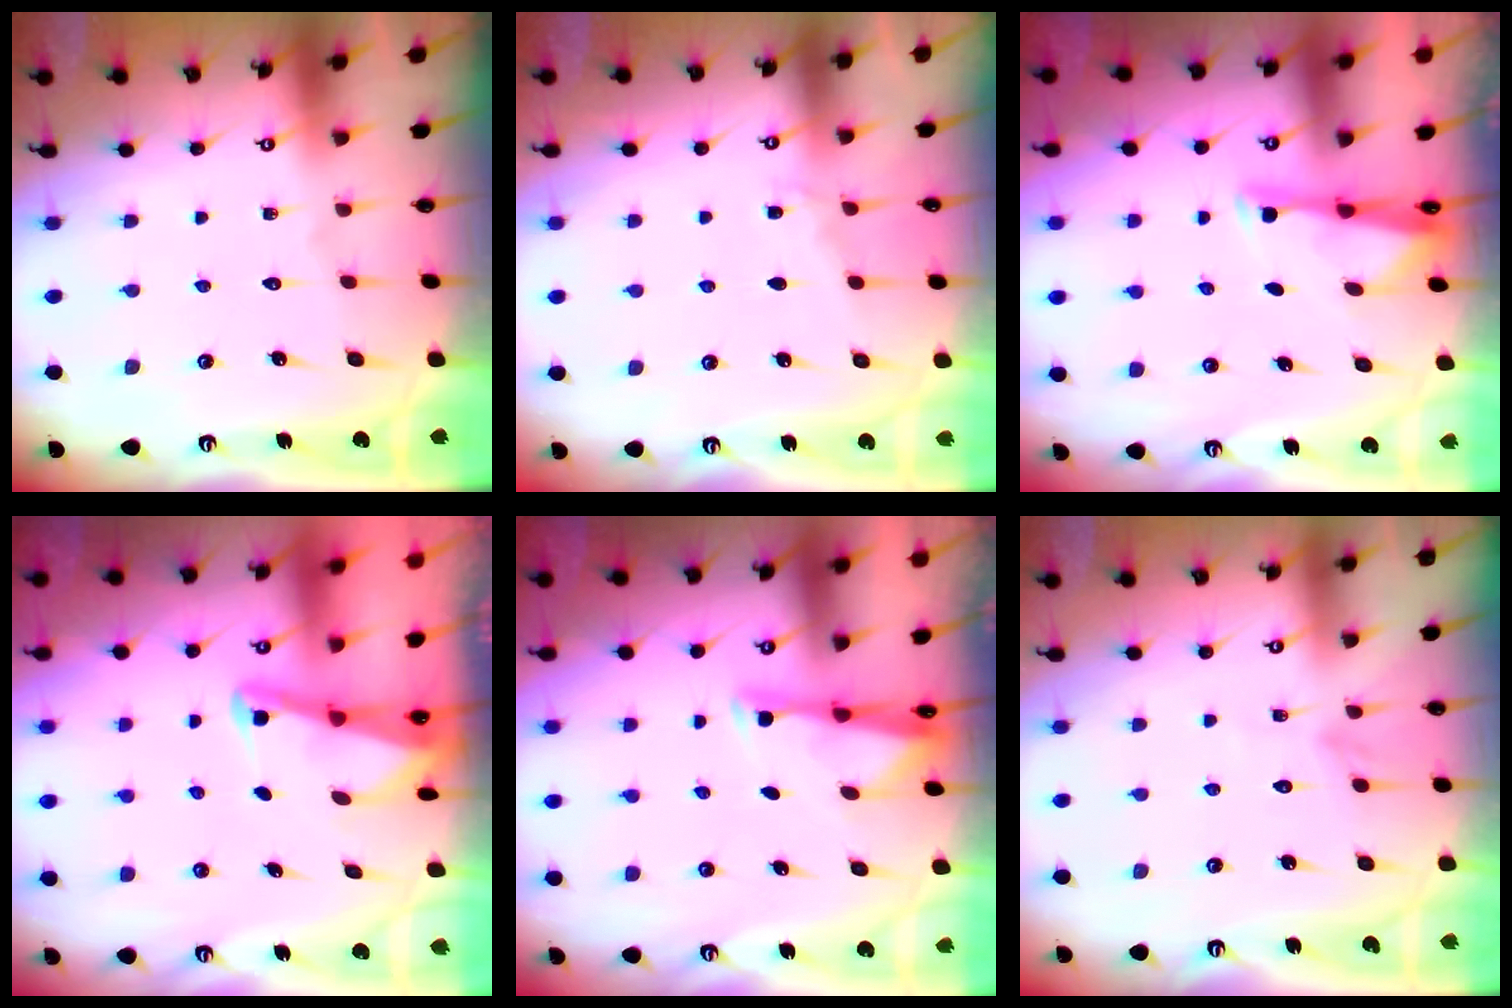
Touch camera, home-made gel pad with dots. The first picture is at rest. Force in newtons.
{"total": 5.1, "press": 5.1, "slide": 0.6}
{"total": 3.1, "press": 3.1, "slide": 0.4}
{"total": 2.2, "press": 2.2, "slide": 0.3}
{"total": 3.1, "press": 3.1, "slide": 0.4}
{"total": 1.7, "press": 1.7, "slide": 0.2}